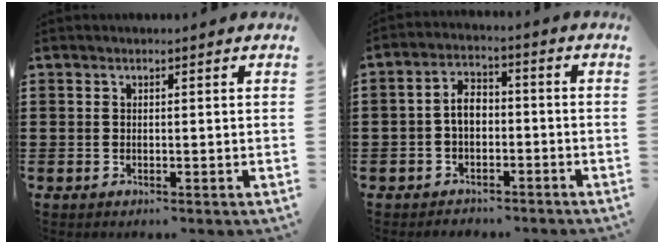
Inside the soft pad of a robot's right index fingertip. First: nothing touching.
{"total": 4.6, "force": [-1.5, 3.0, 3.1], "torque": [-0.068, 0.011, -0.031]}